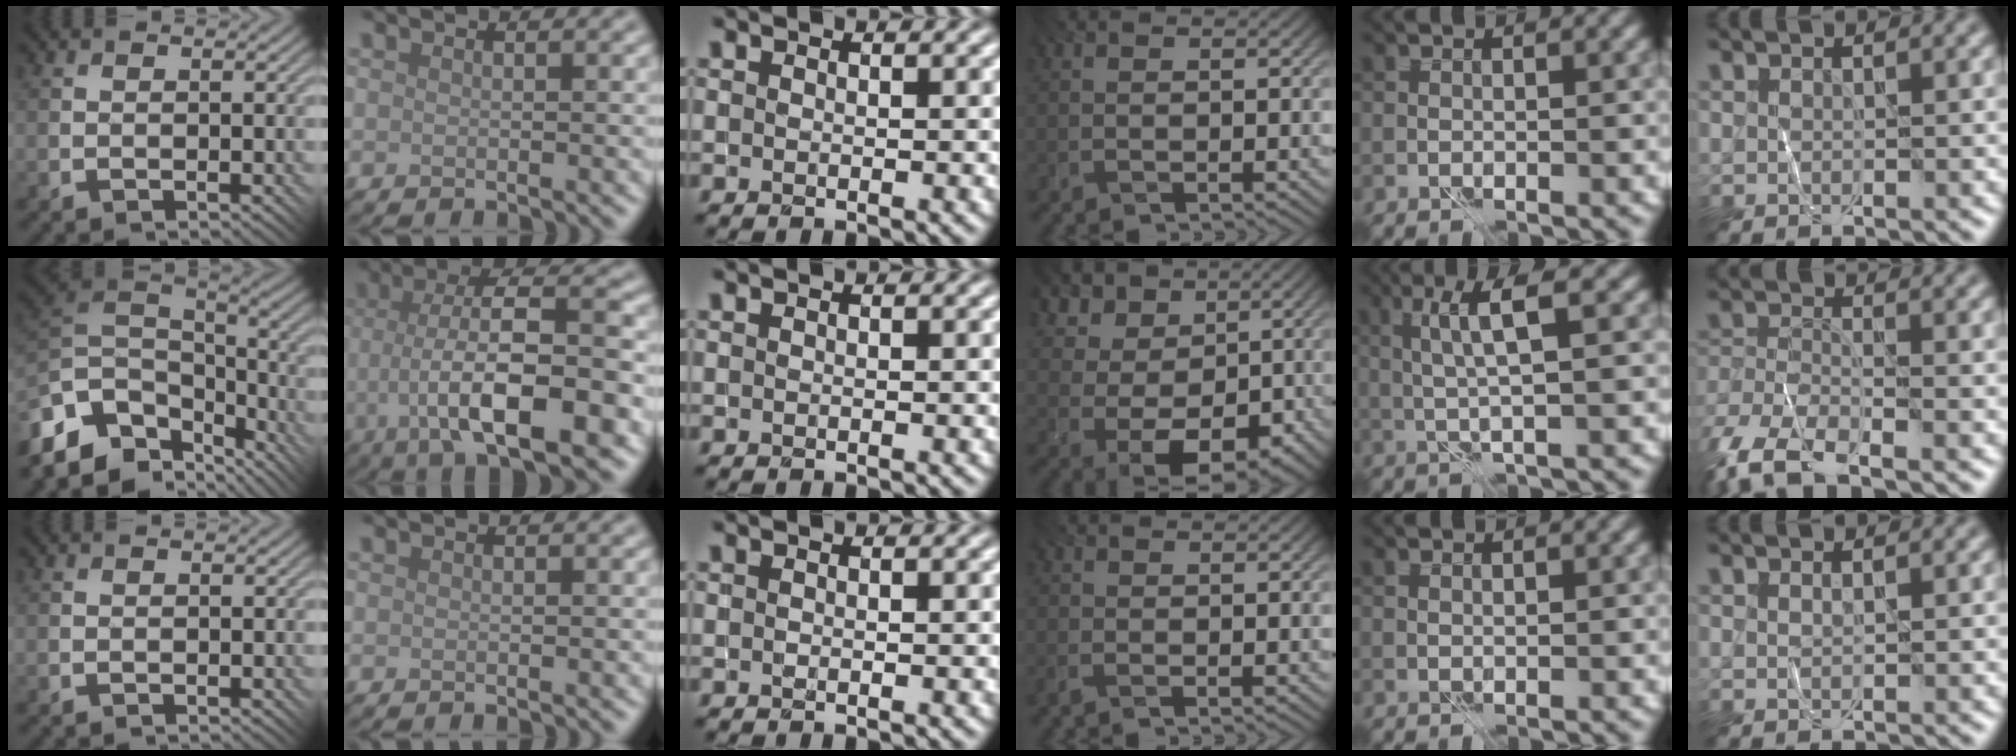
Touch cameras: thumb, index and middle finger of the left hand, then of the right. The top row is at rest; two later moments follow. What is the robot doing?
{"motion": "fold", "object": "shorts"}